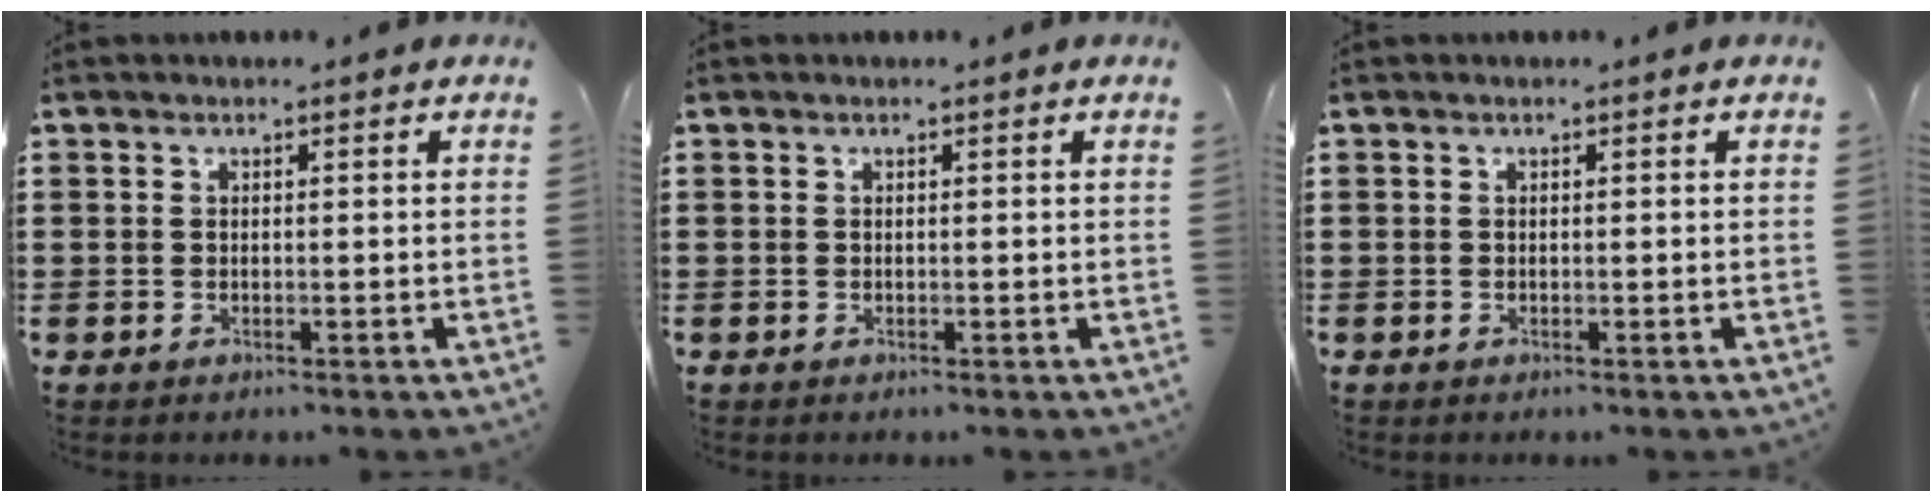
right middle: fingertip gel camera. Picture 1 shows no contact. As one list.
[{"total": 0.0}, {"total": 0.0}]